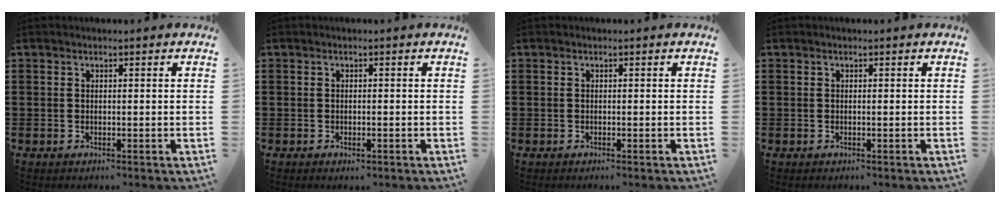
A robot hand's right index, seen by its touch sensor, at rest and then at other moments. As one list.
[{"total": 0.7, "force": [-0.5, 0.3, 0.4], "torque": [-0.011, -0.002, -0.009]}, {"total": 0.0}, {"total": 0.0}]